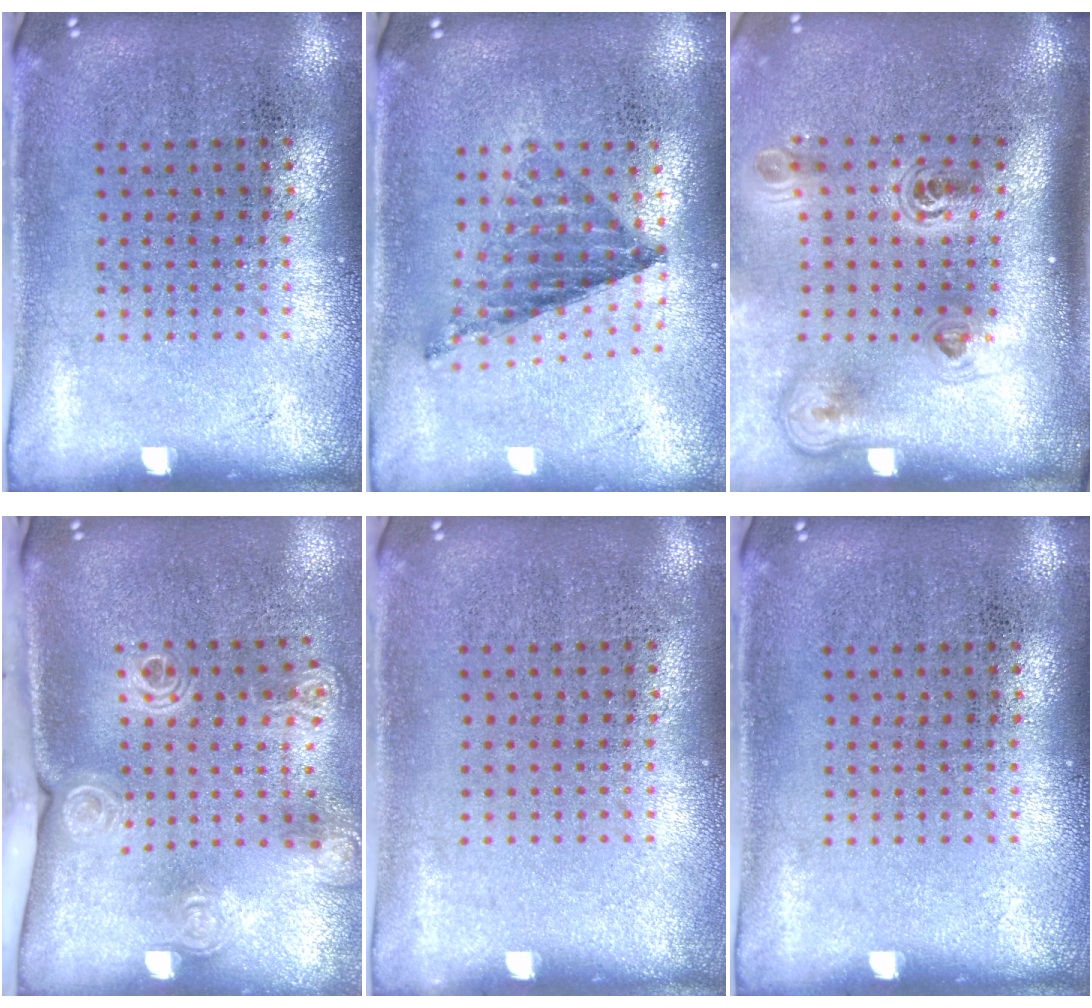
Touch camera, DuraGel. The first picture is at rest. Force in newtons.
{"total": 0.8, "press": 0.8, "slide": 0.1}
{"total": 2.3, "press": 1.5, "slide": 1.8}
{"total": 2.1, "press": 1.5, "slide": 1.4}
{"total": 0.0}
{"total": 0.0}